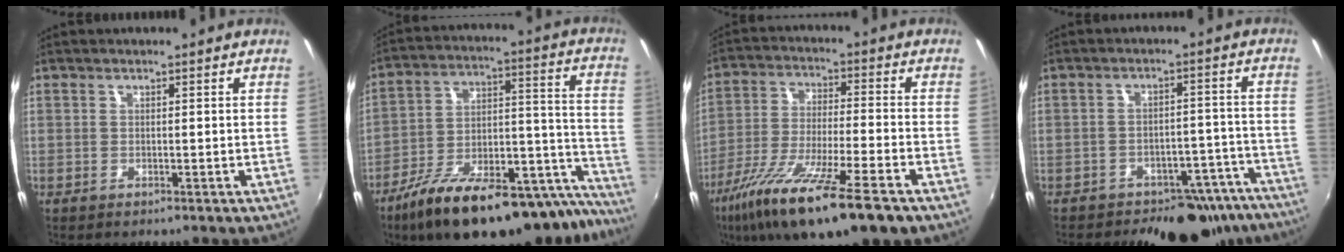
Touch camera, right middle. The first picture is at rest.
{"total": 28.5, "force": [-21.5, 8.1, 16.8], "torque": [-0.214, 0.000, -0.316]}
{"total": 19.5, "force": [-12.4, 2.6, 14.9], "torque": [-0.283, -0.061, -0.219]}
{"total": 15.5, "force": [-13.0, 7.2, 4.5], "torque": [-0.054, 0.043, -0.138]}